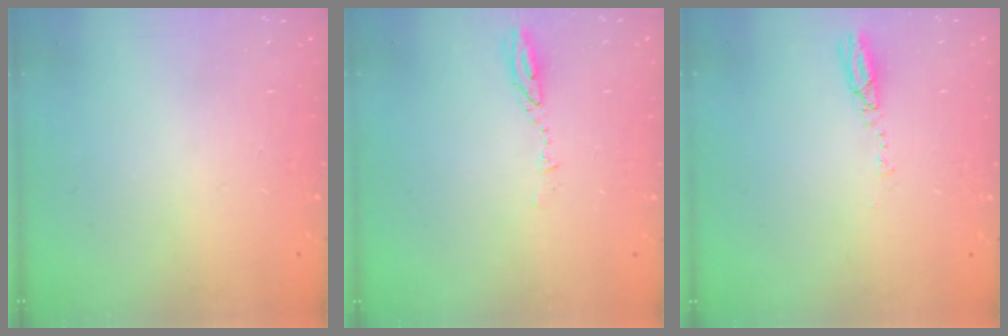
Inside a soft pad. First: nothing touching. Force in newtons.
{"total": 3.5, "press": 3.4, "slide": 0.3}
{"total": 3.6, "press": 3.6, "slide": 0.2}